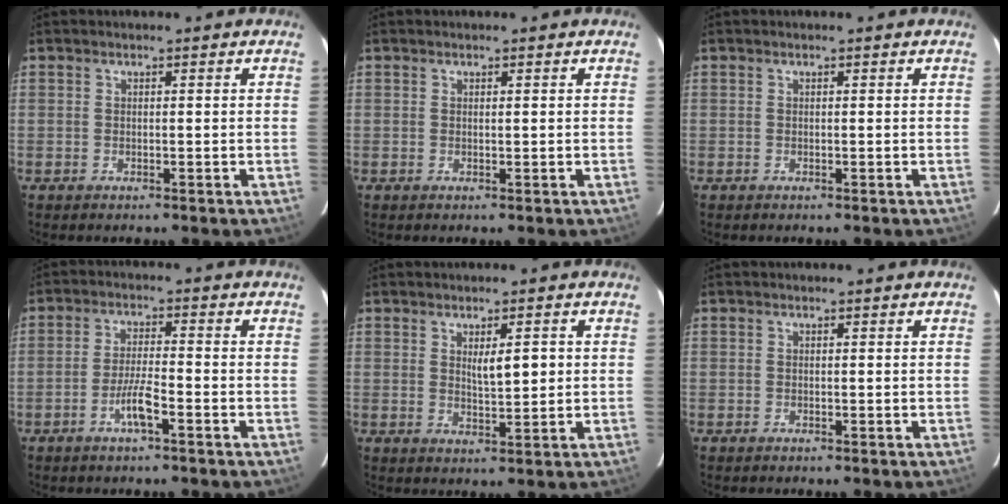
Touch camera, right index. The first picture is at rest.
{"total": 0.0}
{"total": 0.0}
{"total": 4.6, "force": [-2.3, 0.3, 4.0], "torque": [-0.078, -0.002, -0.046]}
{"total": 3.9, "force": [0.9, 0.9, 3.6], "torque": [-0.059, -0.005, 0.018]}
{"total": 0.0}